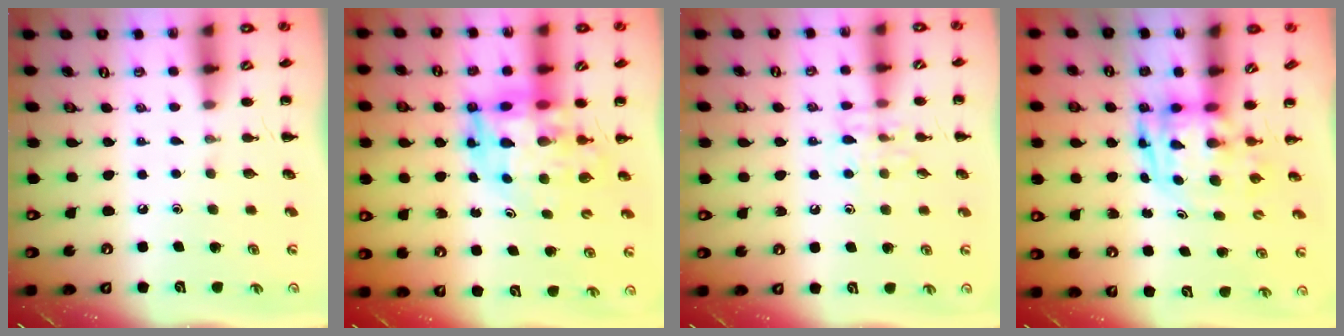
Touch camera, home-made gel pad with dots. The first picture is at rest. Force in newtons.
{"total": 9.7, "press": 9.2, "slide": 3.0}
{"total": 8.4, "press": 8.3, "slide": 0.7}
{"total": 3.2, "press": 3.1, "slide": 0.7}